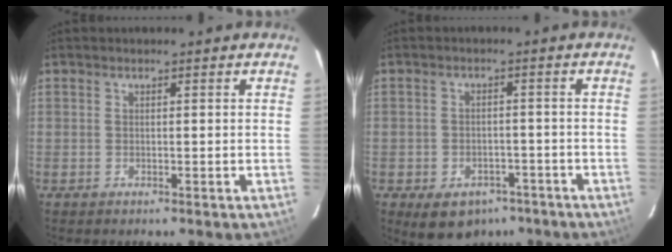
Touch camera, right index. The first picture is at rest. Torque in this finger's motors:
{"motor_torque": [0.78, -0.77, 0.22, 0.01]}